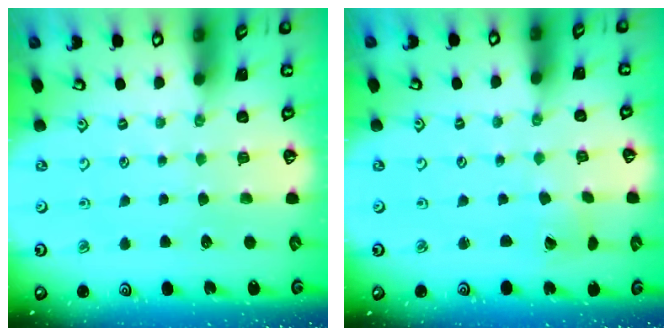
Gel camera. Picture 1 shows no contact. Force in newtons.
{"total": 1.7, "press": 1.7, "slide": 0.1}